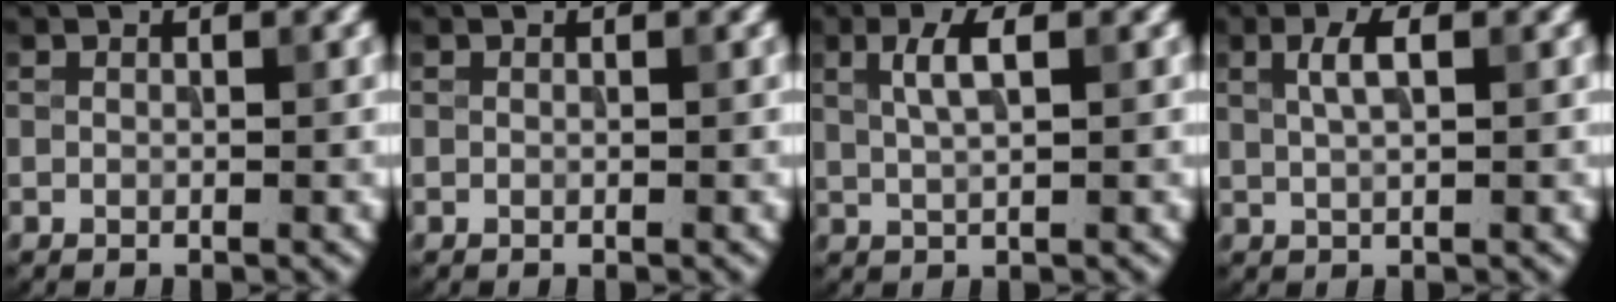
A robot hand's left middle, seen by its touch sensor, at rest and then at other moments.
{"total": 0.0}
{"total": 2.7, "force": [1.0, 0.8, 2.4], "torque": [-0.044, 0.004, 0.019]}
{"total": 2.3, "force": [0.8, 0.7, 2.0], "torque": [-0.037, 0.004, 0.016]}